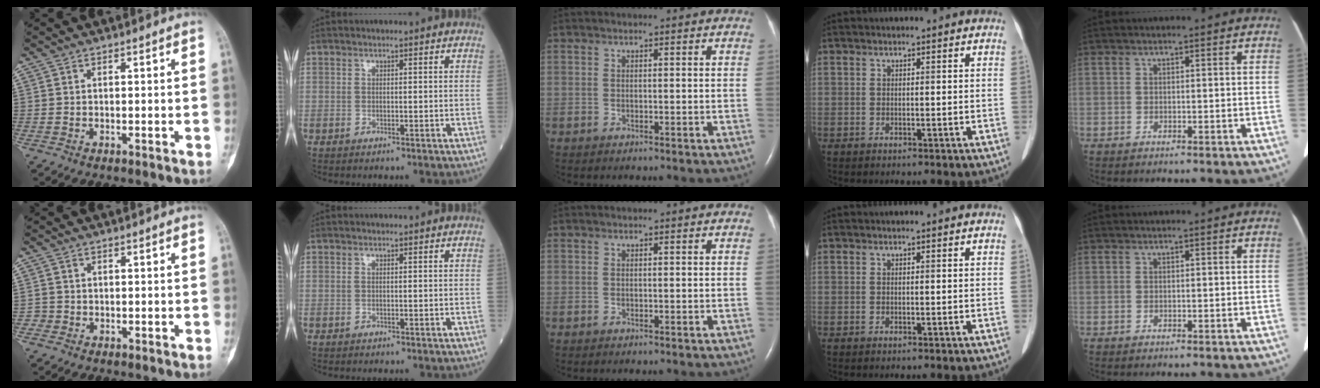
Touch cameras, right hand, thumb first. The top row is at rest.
{"thumb": {"total": 1.1, "force": [-0.4, 1.0, -0.1], "torque": [0.009, 0.007, -0.009]}}